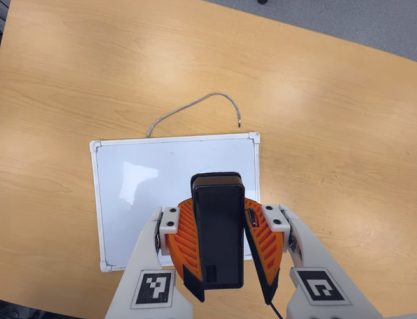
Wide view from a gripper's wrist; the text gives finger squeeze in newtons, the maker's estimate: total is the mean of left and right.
{"total": 11.3, "left": 10.4, "right": 12.2}